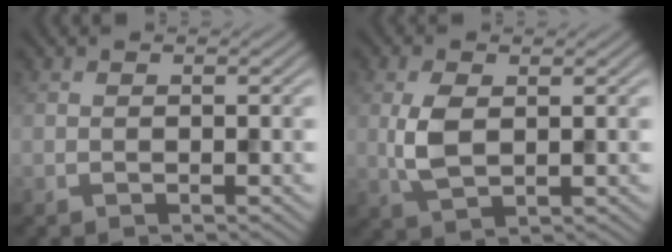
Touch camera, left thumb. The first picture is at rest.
{"total": 4.2, "force": [0.6, 2.2, 3.5], "torque": [-0.086, -0.001, 0.016]}